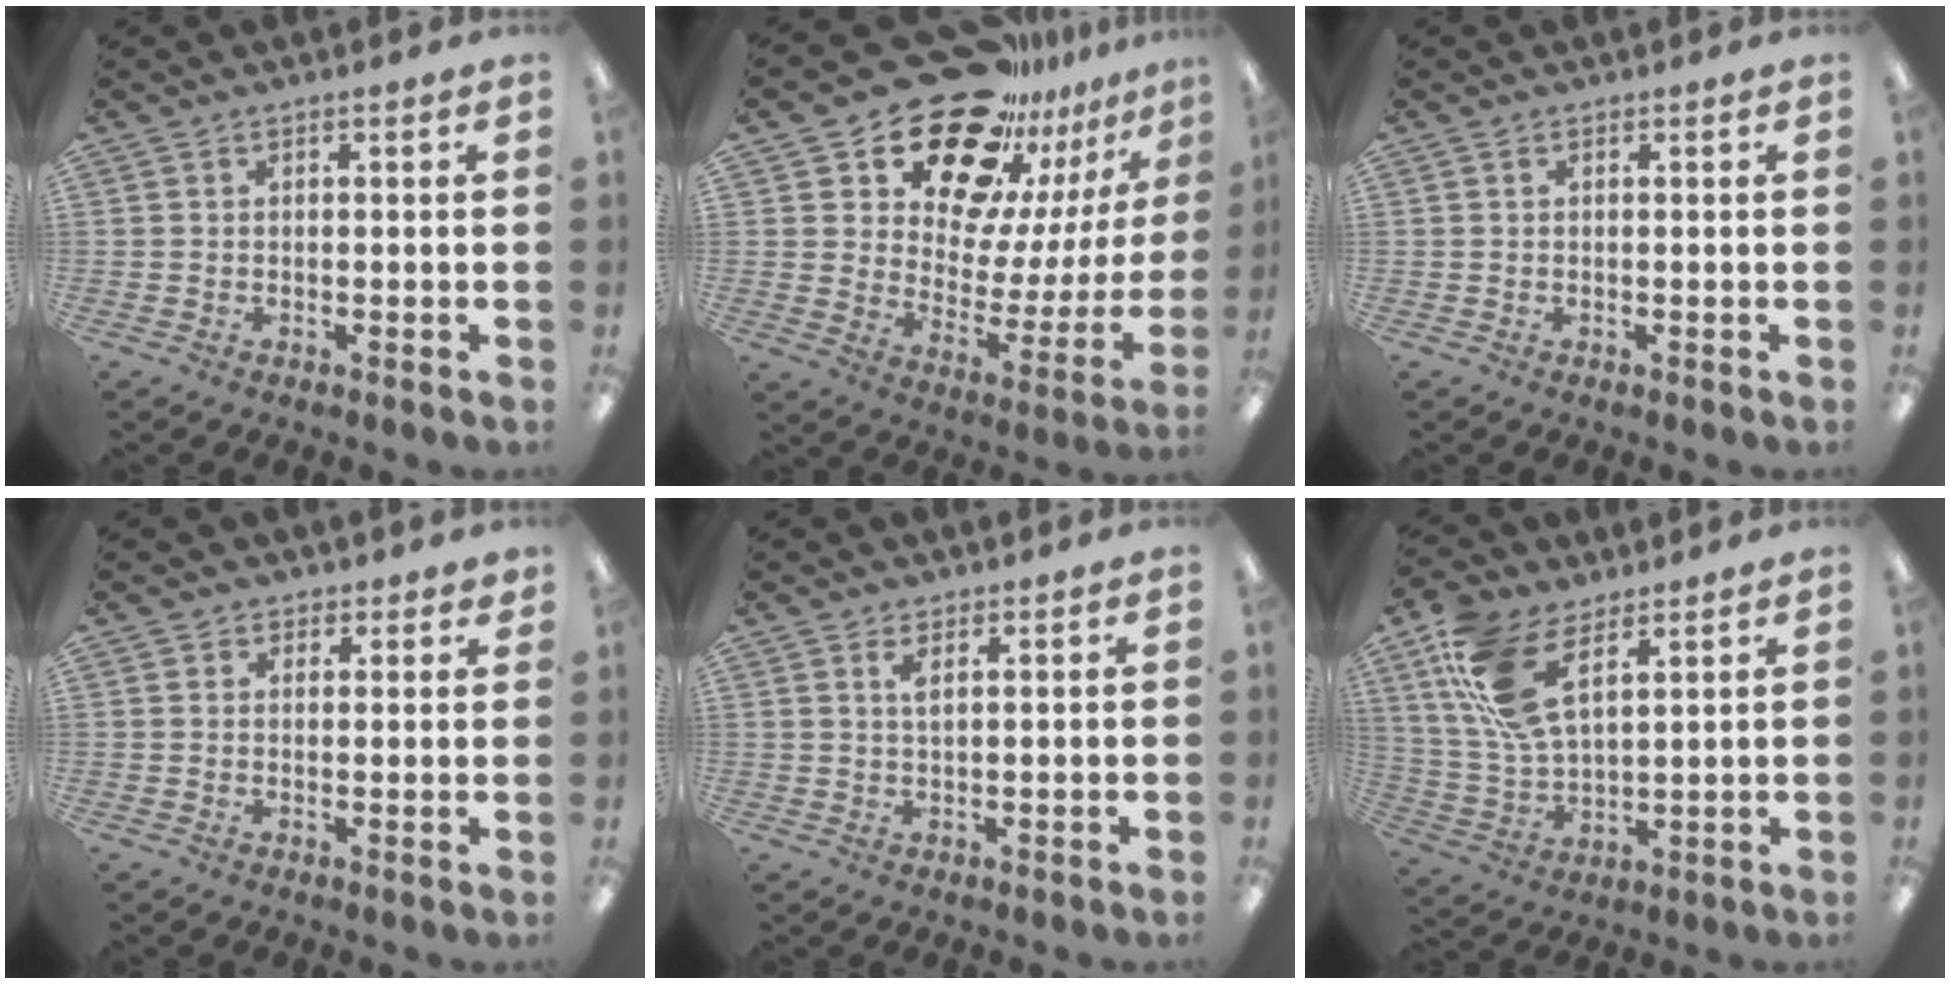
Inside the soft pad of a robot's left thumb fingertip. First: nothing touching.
{"total": 22.0, "force": [16.9, 11.1, 8.6], "torque": [-0.153, -0.112, 0.303]}
{"total": 0.0}
{"total": 2.0, "force": [1.5, 1.3, 0.1], "torque": [0.005, -0.003, 0.027]}
{"total": 2.2, "force": [1.5, 0.6, 1.5], "torque": [-0.035, 0.001, 0.026]}
{"total": 14.8, "force": [8.3, 6.8, 10.2], "torque": [-0.230, -0.022, 0.152]}